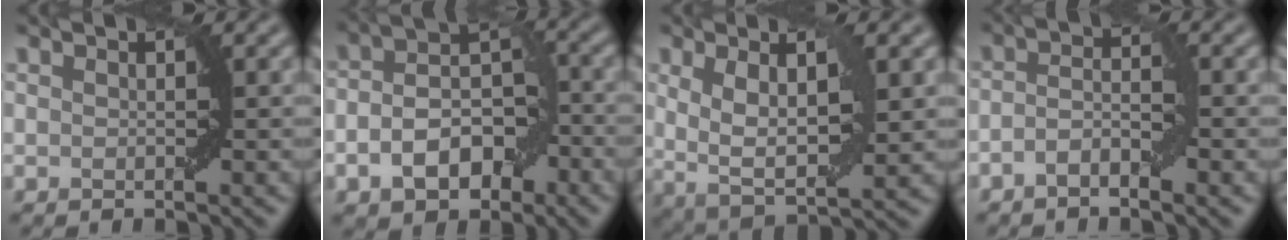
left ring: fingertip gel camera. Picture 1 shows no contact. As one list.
[{"total": 6.4, "force": [-2.3, 4.0, 4.6], "torque": [-0.077, 0.004, -0.043]}, {"total": 5.4, "force": [1.0, 1.9, 5.0], "torque": [-0.091, -0.007, 0.017]}, {"total": 2.6, "force": [-1.2, 0.9, 2.1], "torque": [-0.043, 0.005, -0.028]}]